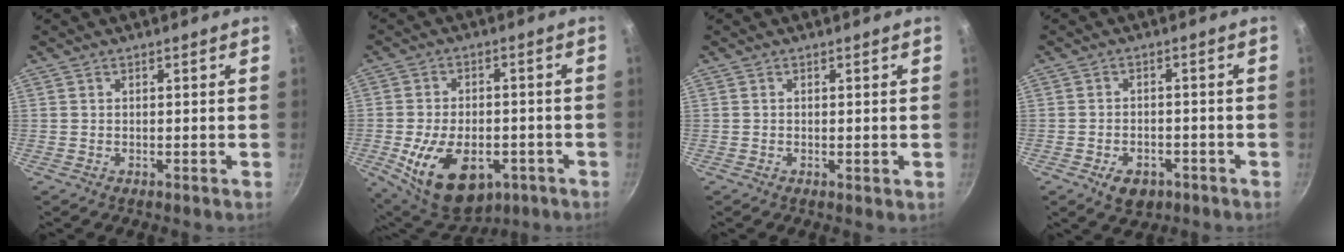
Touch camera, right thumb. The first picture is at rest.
{"total": 16.8, "force": [-5.6, 10.4, 12.0], "torque": [-0.178, 0.002, -0.074]}
{"total": 0.5, "force": [0.0, 0.2, 0.5], "torque": [-0.005, -0.004, -0.002]}
{"total": 5.5, "force": [-2.9, 3.6, 3.0], "torque": [-0.036, 0.017, -0.036]}